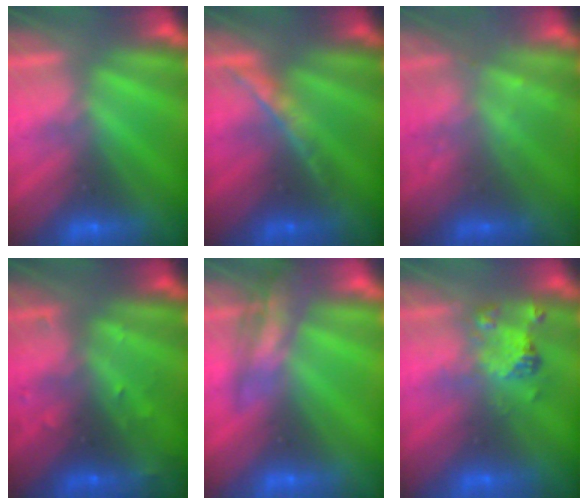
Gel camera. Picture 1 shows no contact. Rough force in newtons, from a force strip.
{"total": 1.4}
{"total": 2.3}
{"total": 2.9}
{"total": 2.5}
{"total": 2.4}